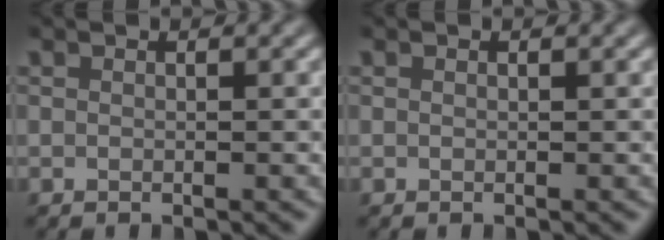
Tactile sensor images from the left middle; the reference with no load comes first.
{"total": 0.0}